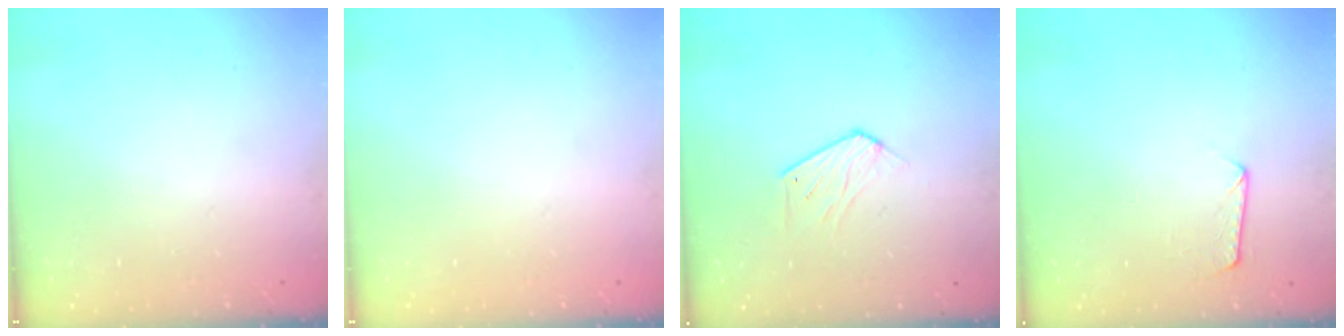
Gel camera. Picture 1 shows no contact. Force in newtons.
{"total": 0.0}
{"total": 5.2, "press": 5.2, "slide": 0.5}
{"total": 6.2, "press": 6.2, "slide": 0.5}